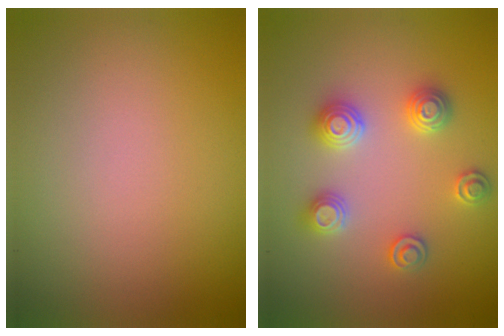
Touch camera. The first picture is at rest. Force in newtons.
{"total": 3.2, "press": 3.2, "slide": 0.4}